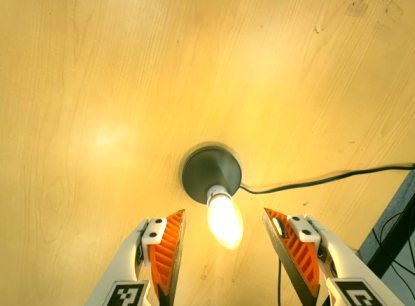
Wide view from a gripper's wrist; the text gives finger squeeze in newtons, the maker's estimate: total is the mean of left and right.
{"total": 0.0}